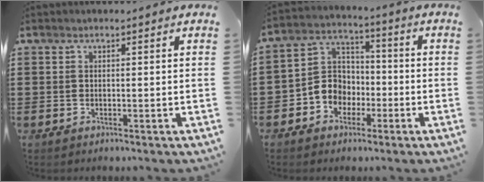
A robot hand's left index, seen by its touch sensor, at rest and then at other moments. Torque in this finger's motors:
{"motor_torque": [0.74, 0.14, 0.44, 0.04]}